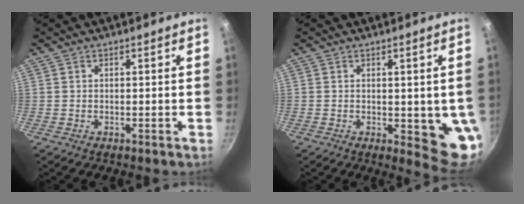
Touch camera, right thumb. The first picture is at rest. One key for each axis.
{"total": 7.7, "fx": -0.6, "fy": 2.6, "fz": 7.2, "tx": -0.066, "ty": -0.019, "tz": -0.003}